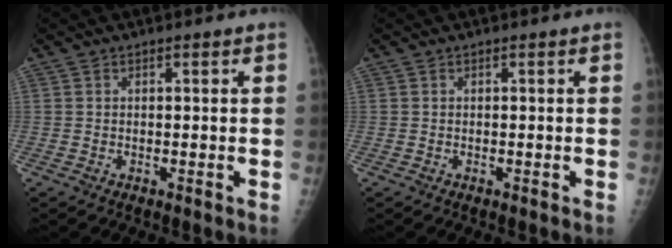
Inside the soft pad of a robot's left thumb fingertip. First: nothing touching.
{"total": 0.0}